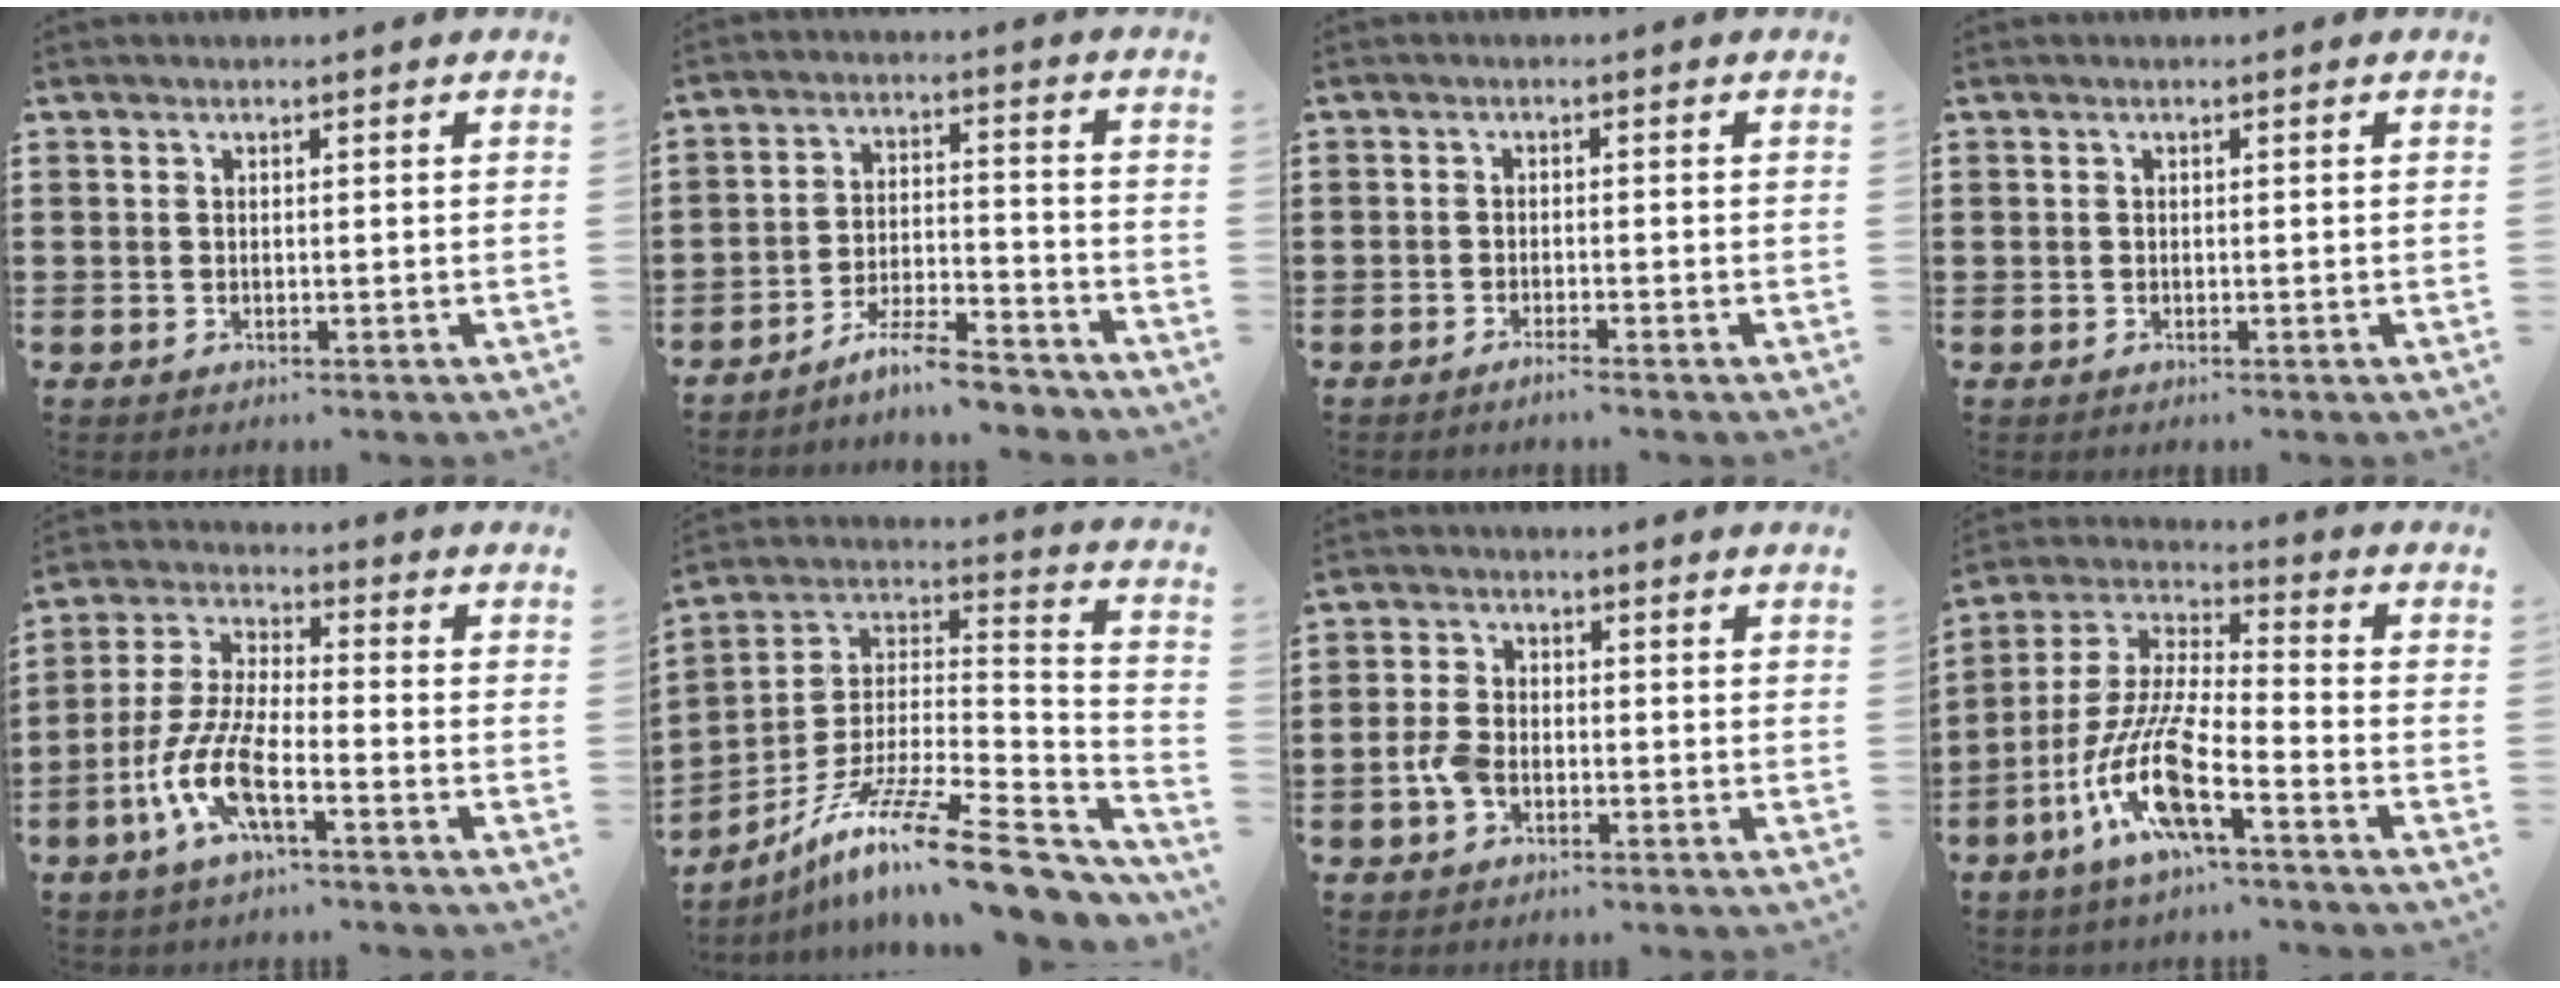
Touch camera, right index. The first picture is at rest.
{"total": 6.8, "force": [-6.1, 0.8, 3.0], "torque": [-0.054, 0.007, -0.114]}
{"total": 1.4, "force": [-1.2, 0.0, 0.6], "torque": [-0.011, -0.003, -0.022]}
{"total": 0.0}
{"total": 9.0, "force": [-4.4, 2.3, 7.5], "torque": [-0.192, -0.015, -0.091]}
{"total": 17.1, "force": [-11.8, 2.7, 12.1], "torque": [-0.218, 0.029, -0.205]}
{"total": 4.1, "force": [-1.3, 2.6, 2.9], "torque": [-0.081, -0.005, -0.031]}
{"total": 11.8, "force": [-6.7, 1.8, 9.6], "torque": [-0.229, -0.021, -0.140]}